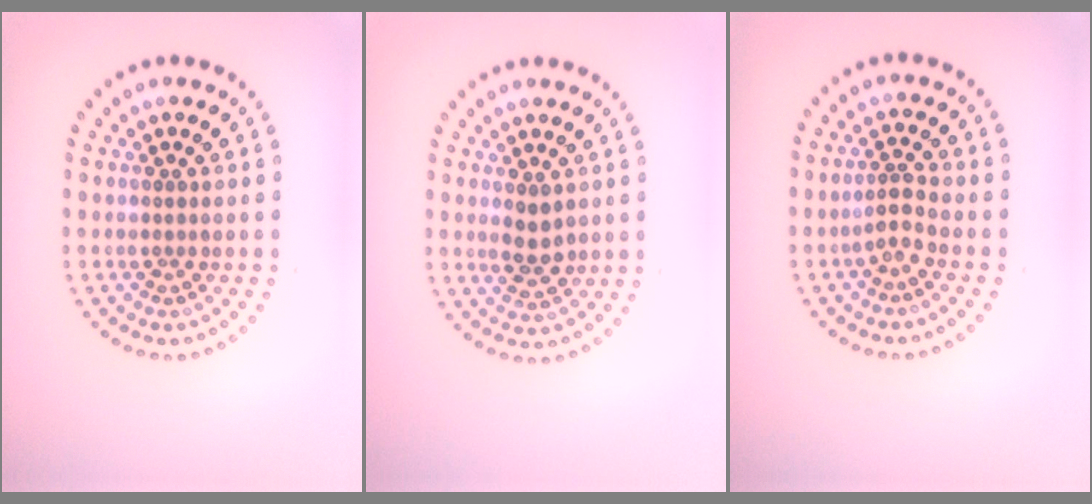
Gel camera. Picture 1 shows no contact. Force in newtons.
{"total": 2.2, "press": 2.1, "slide": 0.4}
{"total": 1.8, "press": 1.3, "slide": 1.3}